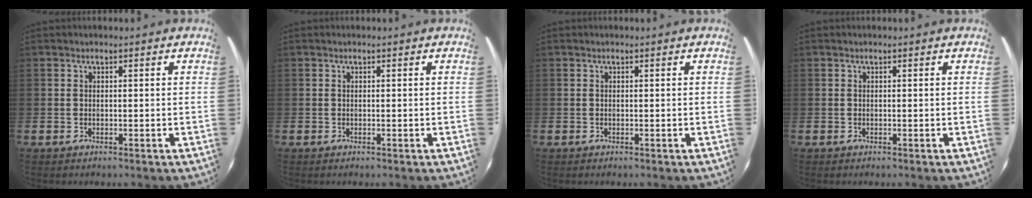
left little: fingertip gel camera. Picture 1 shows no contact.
{"total": 0.0}
{"total": 0.0}
{"total": 0.0}